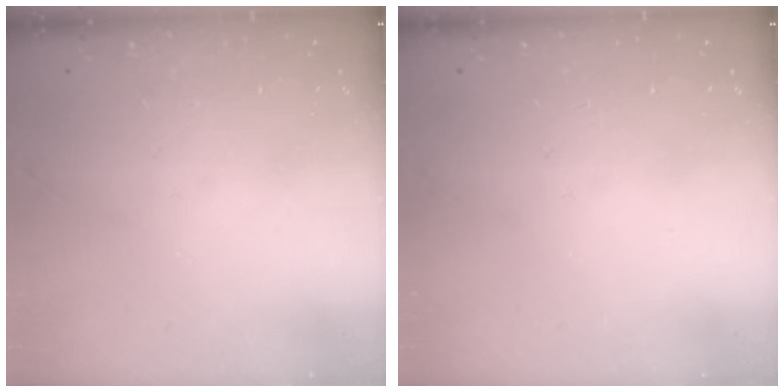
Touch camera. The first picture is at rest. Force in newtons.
{"total": 0.0}